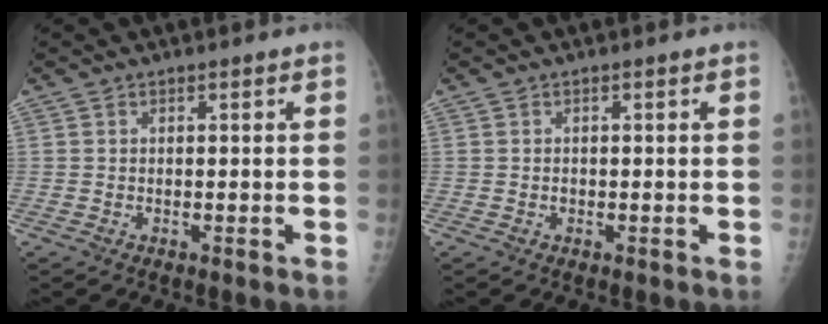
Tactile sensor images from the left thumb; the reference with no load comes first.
{"total": 0.7, "force": [-0.2, 0.6, 0.4], "torque": [-0.001, 0.002, -0.004]}